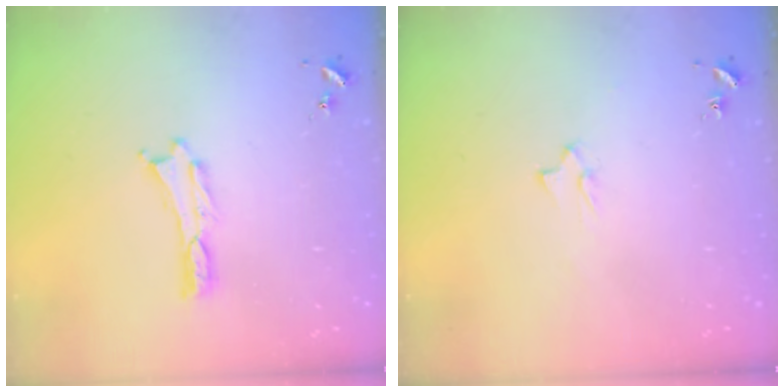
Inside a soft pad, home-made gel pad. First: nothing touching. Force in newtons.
{"total": 2.3, "press": 2.3, "slide": 0.2}